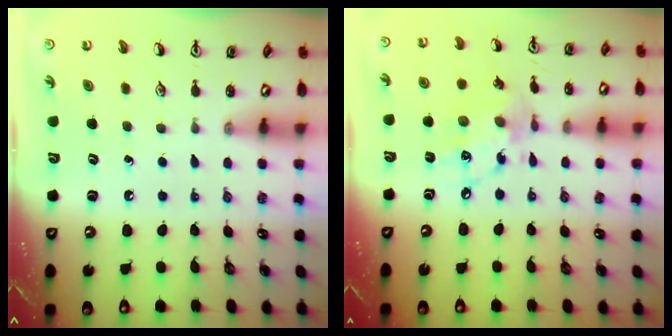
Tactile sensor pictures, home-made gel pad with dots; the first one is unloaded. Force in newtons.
{"total": 13.2, "press": 13.2, "slide": 0.9}